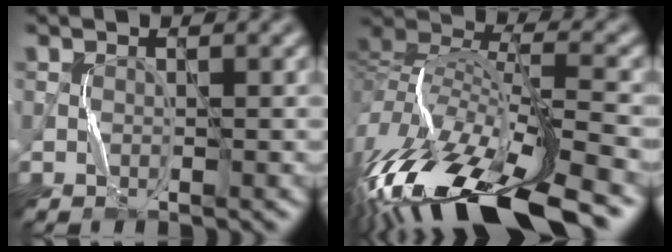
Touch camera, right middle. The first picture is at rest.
{"total": 16.3, "force": [-9.3, 5.9, 12.1], "torque": [-0.263, 0.003, -0.165]}